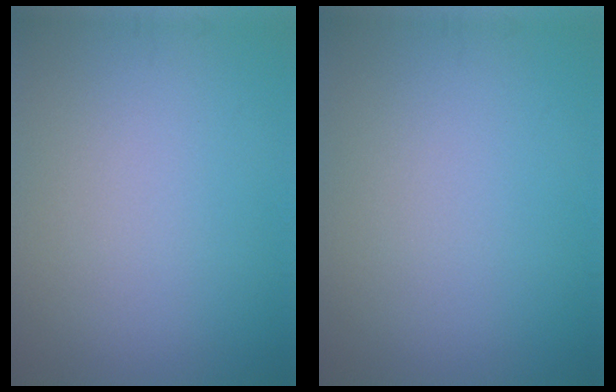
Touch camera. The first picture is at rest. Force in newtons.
{"total": 0.0}